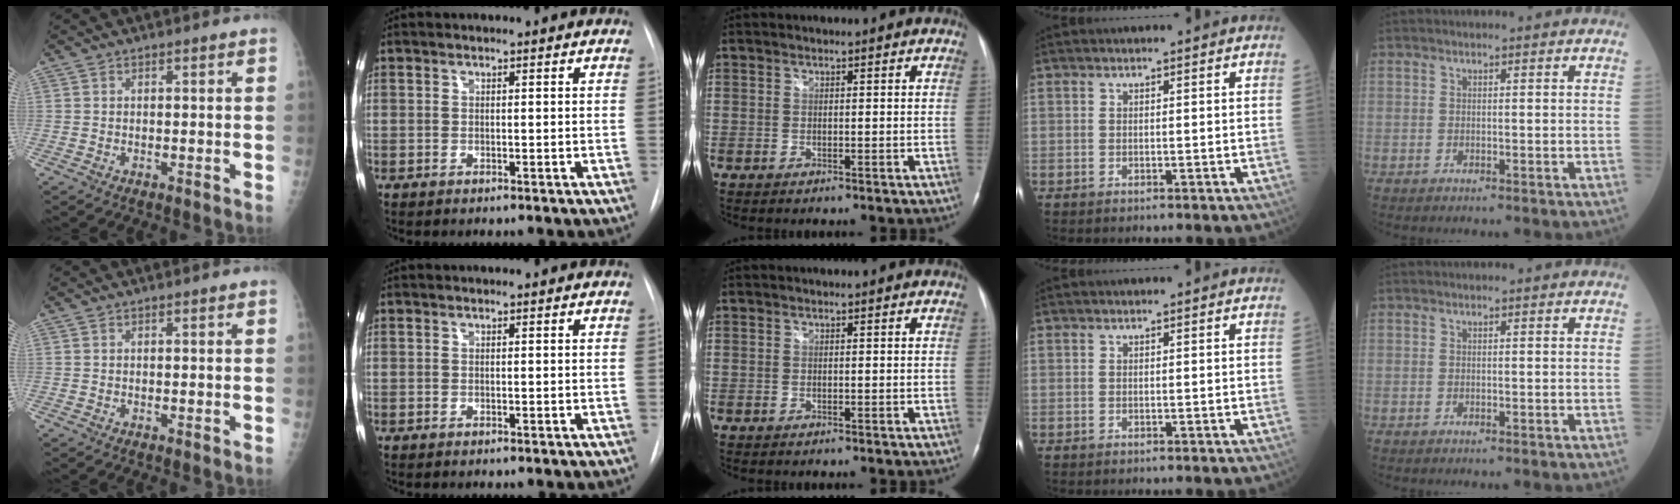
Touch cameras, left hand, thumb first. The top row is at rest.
{}